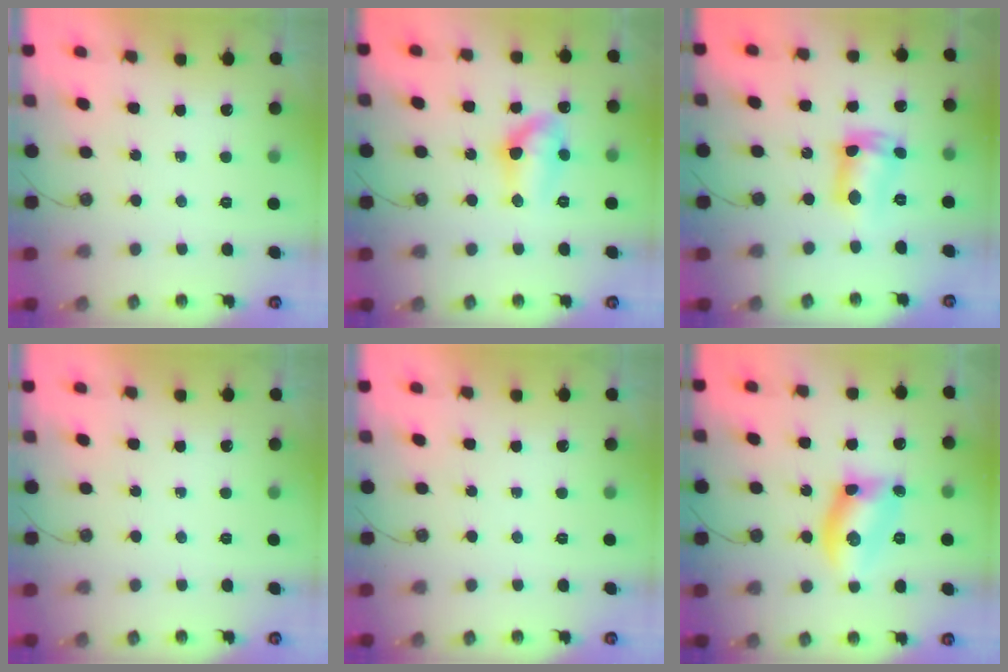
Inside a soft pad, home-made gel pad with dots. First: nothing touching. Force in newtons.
{"total": 10.9, "press": 10.9, "slide": 0.8}
{"total": 10.8, "press": 10.1, "slide": 4.0}
{"total": 0.0}
{"total": 0.0}
{"total": 10.0, "press": 10.0, "slide": 0.7}